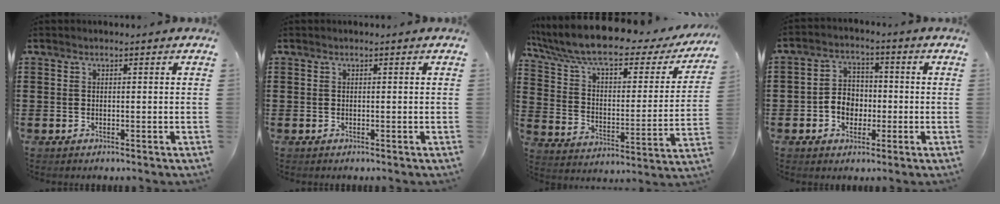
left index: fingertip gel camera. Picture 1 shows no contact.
{"total": 0.0}
{"total": 8.7, "force": [6.9, 1.9, 5.1], "torque": [-0.125, -0.043, 0.115]}
{"total": 4.8, "force": [-1.5, 4.1, 2.0], "torque": [-0.048, 0.012, -0.032]}